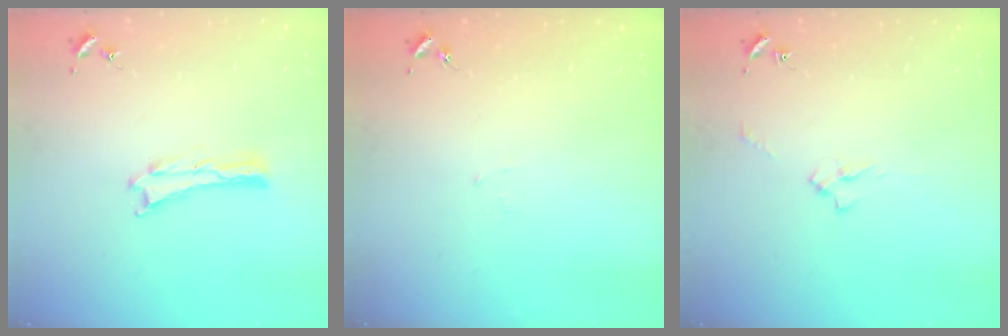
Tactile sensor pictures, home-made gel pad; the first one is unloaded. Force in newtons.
{"total": 1.0, "press": 1.0, "slide": 0.1}
{"total": 2.4, "press": 2.4, "slide": 0.4}